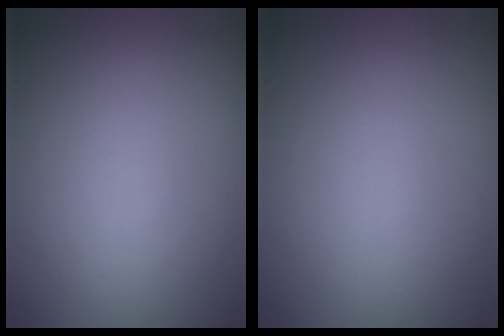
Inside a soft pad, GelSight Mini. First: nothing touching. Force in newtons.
{"total": 0.0}